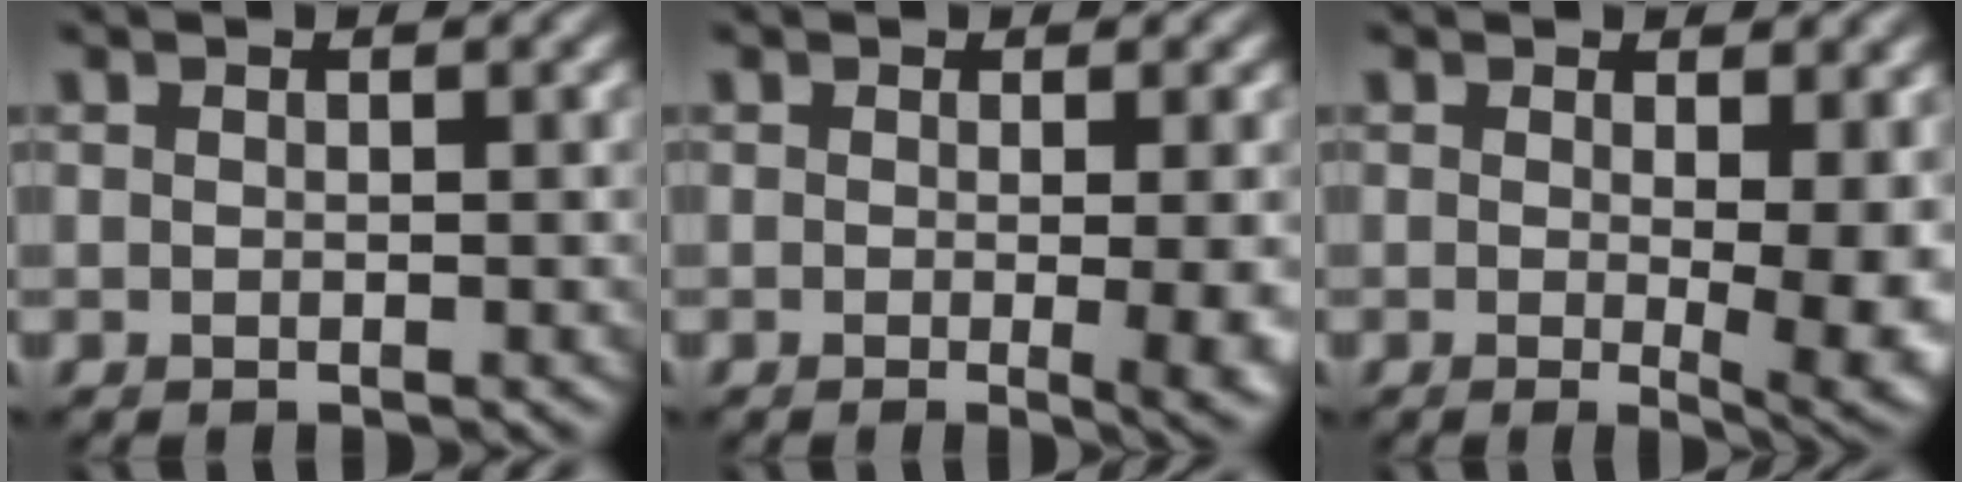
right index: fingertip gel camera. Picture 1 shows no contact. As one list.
[{"total": 6.4, "force": [-0.6, 2.5, 5.8], "torque": [-0.040, -0.006, -0.007]}, {"total": 5.9, "force": [0.1, 1.7, 5.7], "torque": [-0.062, -0.014, 0.004]}]